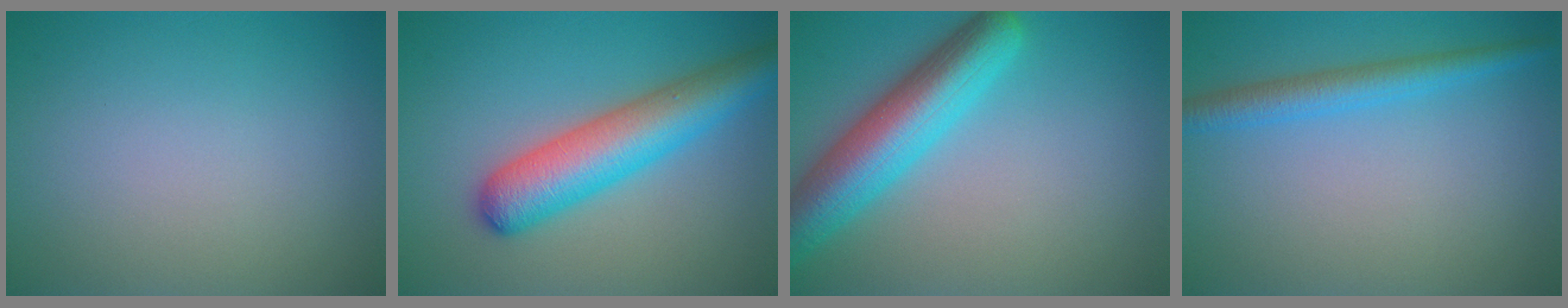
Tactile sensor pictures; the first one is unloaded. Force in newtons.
{"total": 7.0, "press": 7.0, "slide": 0.2}
{"total": 7.5, "press": 7.5, "slide": 0.3}
{"total": 2.9, "press": 2.9, "slide": 0.1}